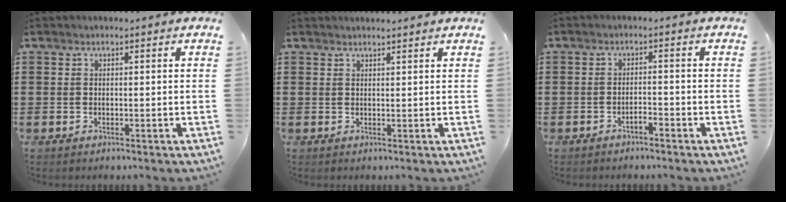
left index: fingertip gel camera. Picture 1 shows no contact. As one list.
[{"total": 1.2, "force": [1.2, -0.1, 0.2], "torque": [-0.005, -0.002, 0.023]}, {"total": 1.7, "force": [-1.5, 0.2, 0.8], "torque": [-0.018, 0.000, -0.028]}]